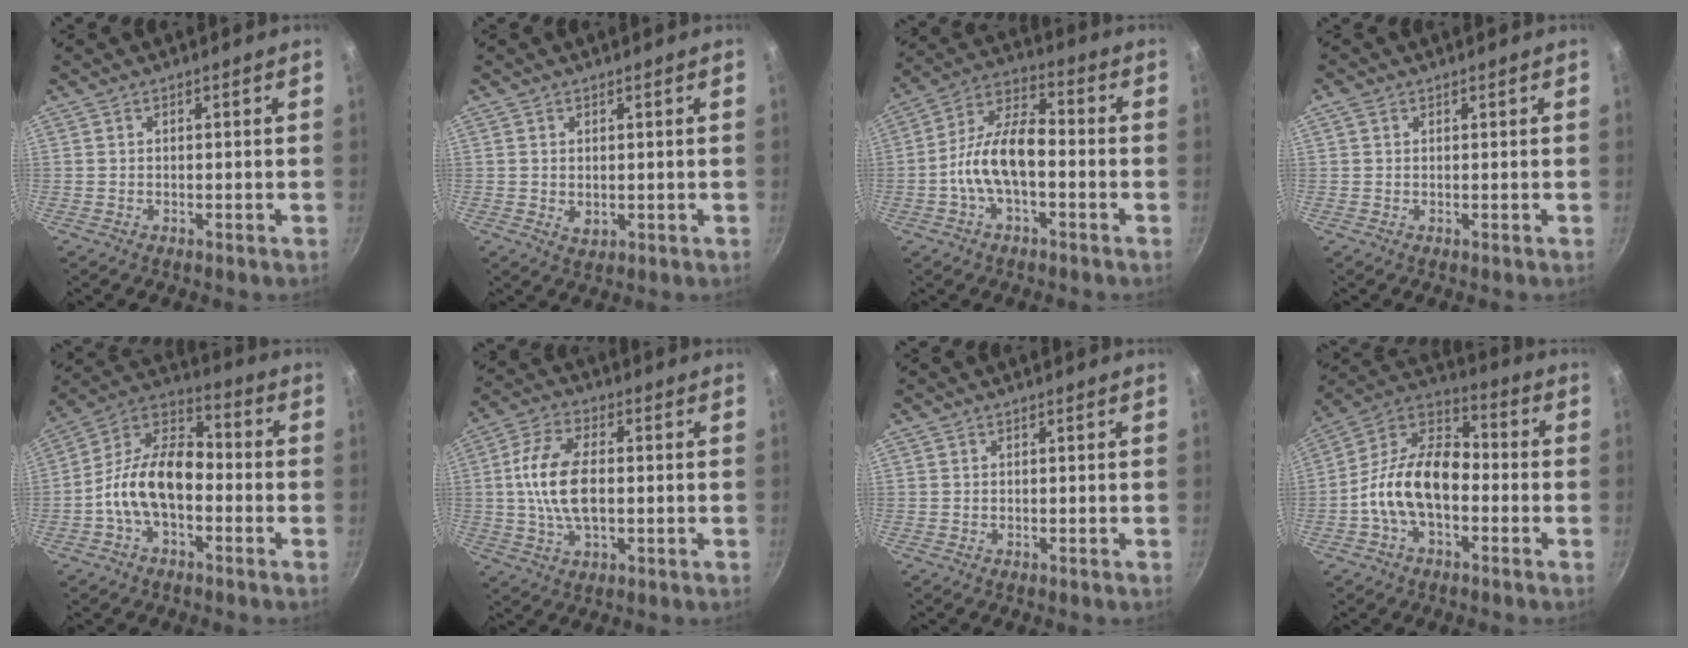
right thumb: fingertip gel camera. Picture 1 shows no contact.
{"total": 2.1, "force": [0.3, 1.4, 1.5], "torque": [-0.023, -0.007, 0.007]}
{"total": 12.0, "force": [-2.8, 6.0, 10.1], "torque": [-0.174, 0.046, -0.064]}
{"total": 1.3, "force": [0.6, 1.0, 0.6], "torque": [-0.012, 0.001, 0.008]}
{"total": 14.0, "force": [-3.5, 8.4, 10.7], "torque": [-0.170, 0.053, -0.086]}
{"total": 12.0, "force": [0.2, 6.3, 10.2], "torque": [-0.197, 0.016, -0.004]}
{"total": 0.0}
{"total": 15.2, "force": [-3.4, 9.3, 11.6], "torque": [-0.179, 0.052, -0.086]}